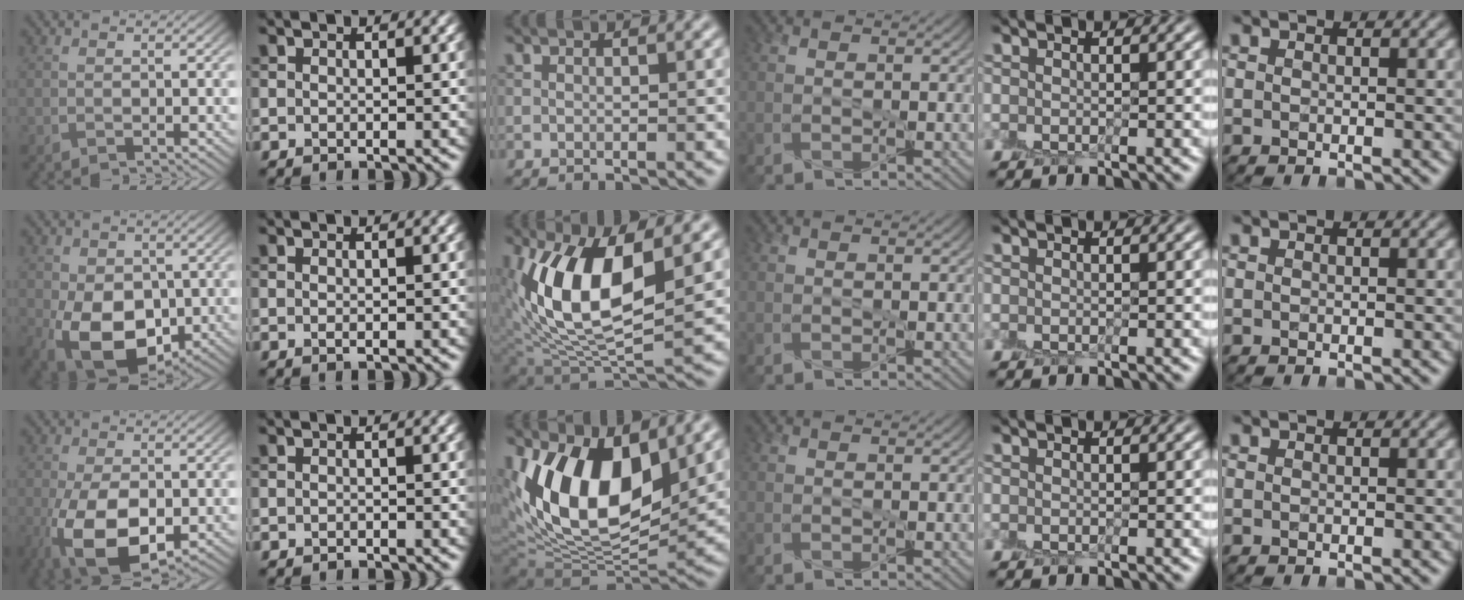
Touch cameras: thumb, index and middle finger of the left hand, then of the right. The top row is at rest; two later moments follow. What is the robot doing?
{"motion": "peel", "object": "sticky note"}